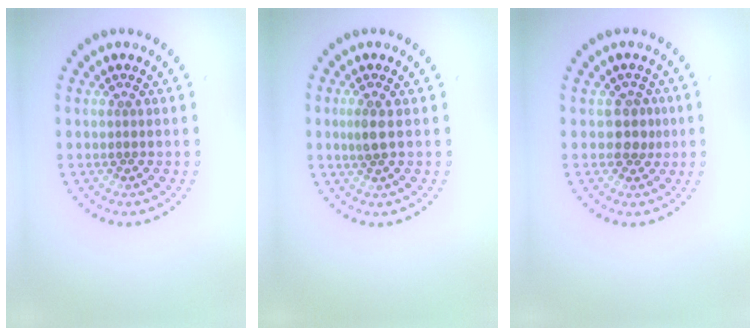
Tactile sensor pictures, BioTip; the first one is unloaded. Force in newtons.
{"total": 1.4, "press": 1.3, "slide": 0.7}
{"total": 1.8, "press": 1.6, "slide": 1.0}